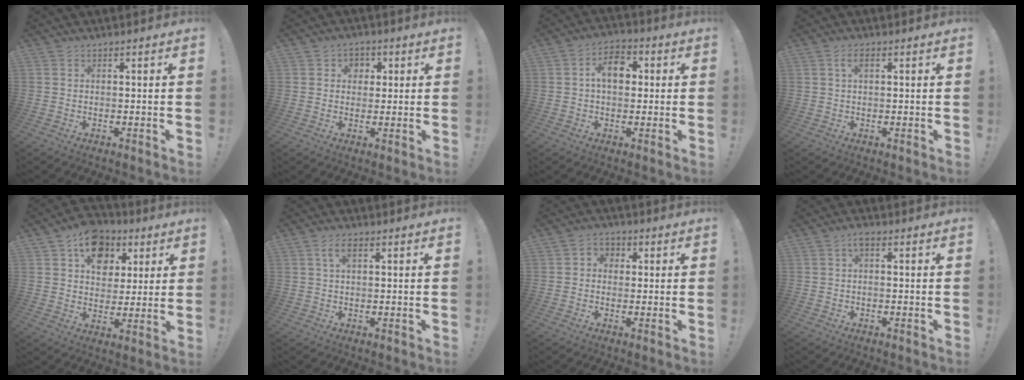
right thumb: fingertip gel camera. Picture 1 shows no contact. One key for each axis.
{"total": 4.2, "fx": 0.6, "fy": 4.1, "fz": 0.9, "tx": -0.005, "ty": -0.001, "tz": 0.010}
{"total": 9.2, "fx": 1.6, "fy": 6.1, "fz": 6.7, "tx": -0.103, "ty": 0.013, "tz": 0.029}
{"total": 2.6, "fx": 0.7, "fy": 1.1, "fz": 2.2, "tx": -0.036, "ty": 0.004, "tz": 0.010}
{"total": 13.5, "fx": 6.2, "fy": 10.3, "fz": 6.0, "tx": -0.084, "ty": -0.021, "tz": 0.119}
{"total": 3.6, "fx": 1.3, "fy": 1.5, "fz": 3.0, "tx": -0.052, "ty": 0.004, "tz": 0.020}
{"total": 3.6, "fx": -0.3, "fy": 3.3, "fz": 1.5, "tx": -0.021, "ty": 0.009, "tz": -0.004}
{"total": 1.9, "fx": -0.1, "fy": 0.5, "fz": 1.8, "tx": -0.032, "ty": 0.003, "tz": -0.003}